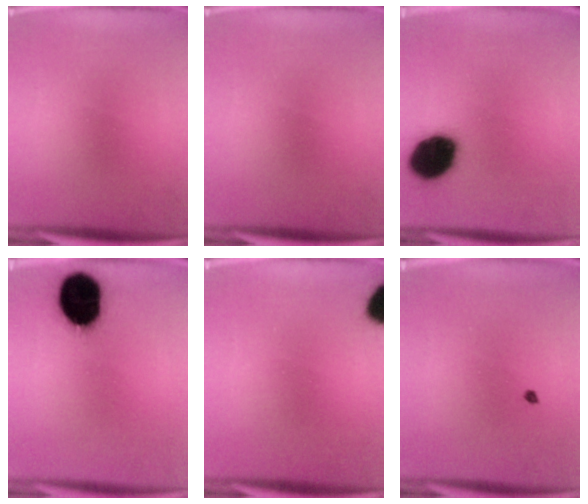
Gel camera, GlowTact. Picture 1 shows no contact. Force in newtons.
{"total": 0.0}
{"total": 15.0}
{"total": 19.4}
{"total": 9.2}
{"total": 0.6}